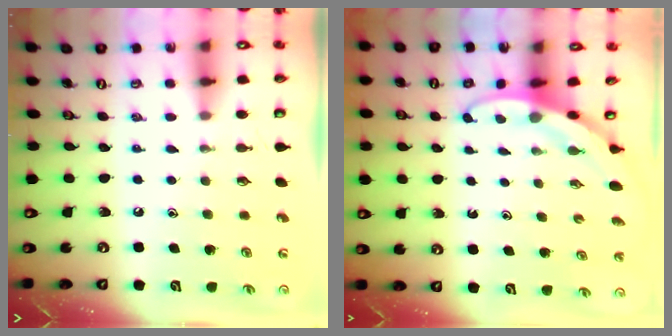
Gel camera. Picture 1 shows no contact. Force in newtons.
{"total": 2.8, "press": 2.8, "slide": 0.0}